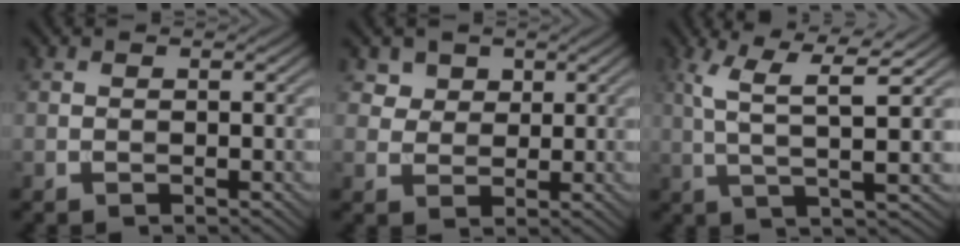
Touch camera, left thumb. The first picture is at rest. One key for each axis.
{"total": 3.9, "fx": 2.3, "fy": 2.9, "fz": 1.1, "tx": -0.042, "ty": -0.019, "tz": 0.058}
{"total": 7.2, "fx": 2.0, "fy": 1.4, "fz": 6.7, "tx": -0.137, "ty": 0.008, "tz": 0.041}